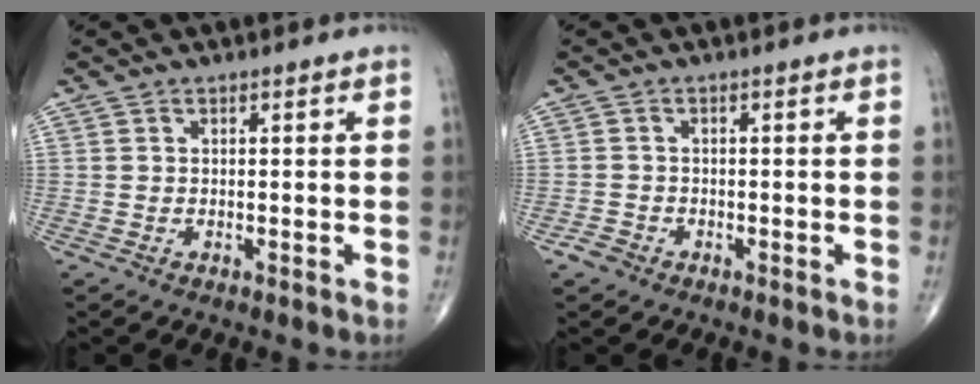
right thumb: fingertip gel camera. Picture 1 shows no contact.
{"total": 1.9, "force": [-1.2, 1.3, 0.4], "torque": [-0.007, 0.007, -0.025]}